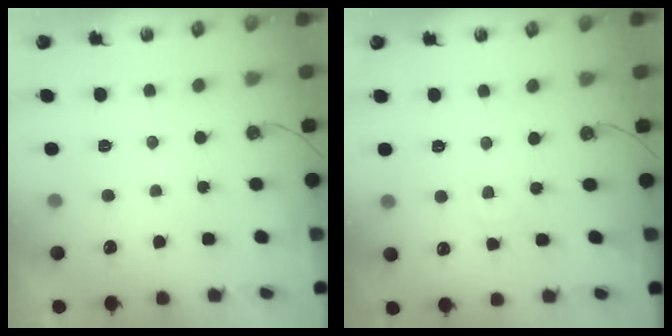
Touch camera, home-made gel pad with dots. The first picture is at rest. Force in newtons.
{"total": 2.4, "press": 2.4, "slide": 0.4}